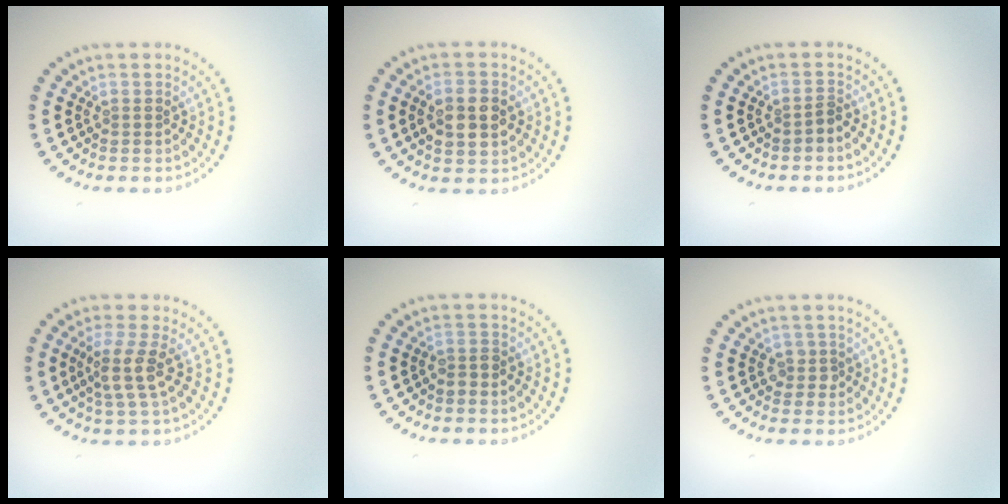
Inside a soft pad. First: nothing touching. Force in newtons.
{"total": 3.8, "press": 3.8, "slide": 0.2}
{"total": 0.7, "press": 0.4, "slide": 0.5}
{"total": 3.0, "press": 2.4, "slide": 1.7}
{"total": 1.1, "press": 1.0, "slide": 0.4}
{"total": 1.2, "press": 1.0, "slide": 0.6}